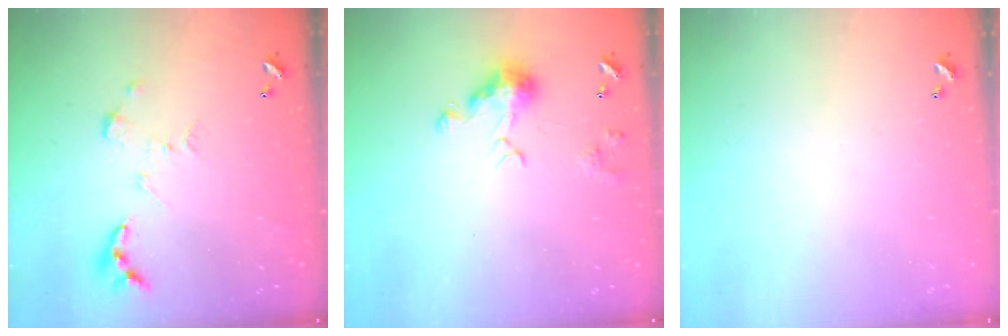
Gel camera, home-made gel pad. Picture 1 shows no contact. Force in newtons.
{"total": 7.3, "press": 7.3, "slide": 1.0}
{"total": 0.0}